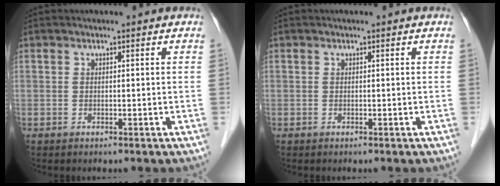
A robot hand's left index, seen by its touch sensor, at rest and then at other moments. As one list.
[{"total": 0.0}]